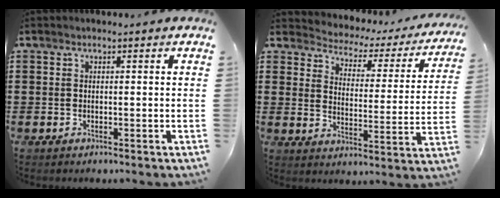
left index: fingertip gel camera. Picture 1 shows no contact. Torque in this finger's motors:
{"motor_torque": [2.14, 0.00, 0.14, -0.02]}